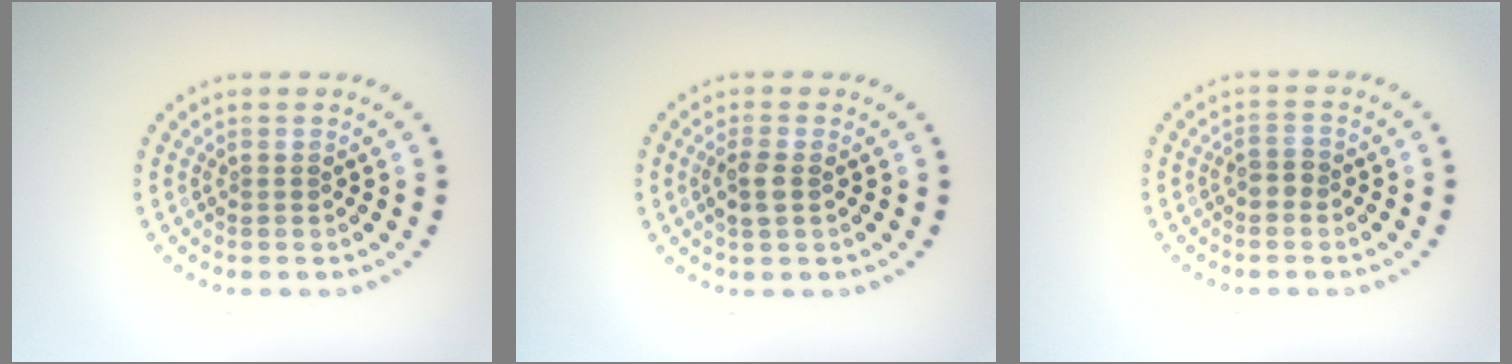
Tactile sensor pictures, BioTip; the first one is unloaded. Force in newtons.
{"total": 1.9, "press": 1.8, "slide": 0.4}
{"total": 1.3, "press": 1.2, "slide": 0.5}